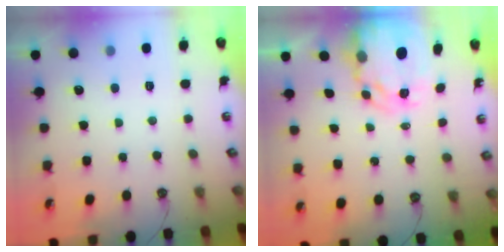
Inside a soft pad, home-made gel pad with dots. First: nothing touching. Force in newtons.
{"total": 8.6, "press": 8.6, "slide": 0.7}